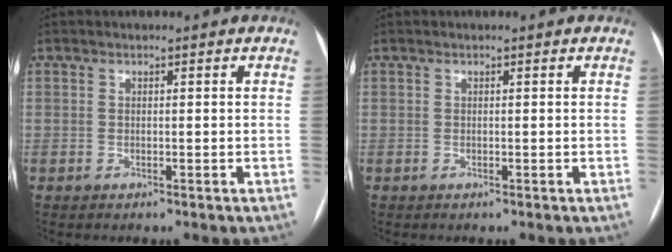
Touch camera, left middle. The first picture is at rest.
{"total": 0.0}